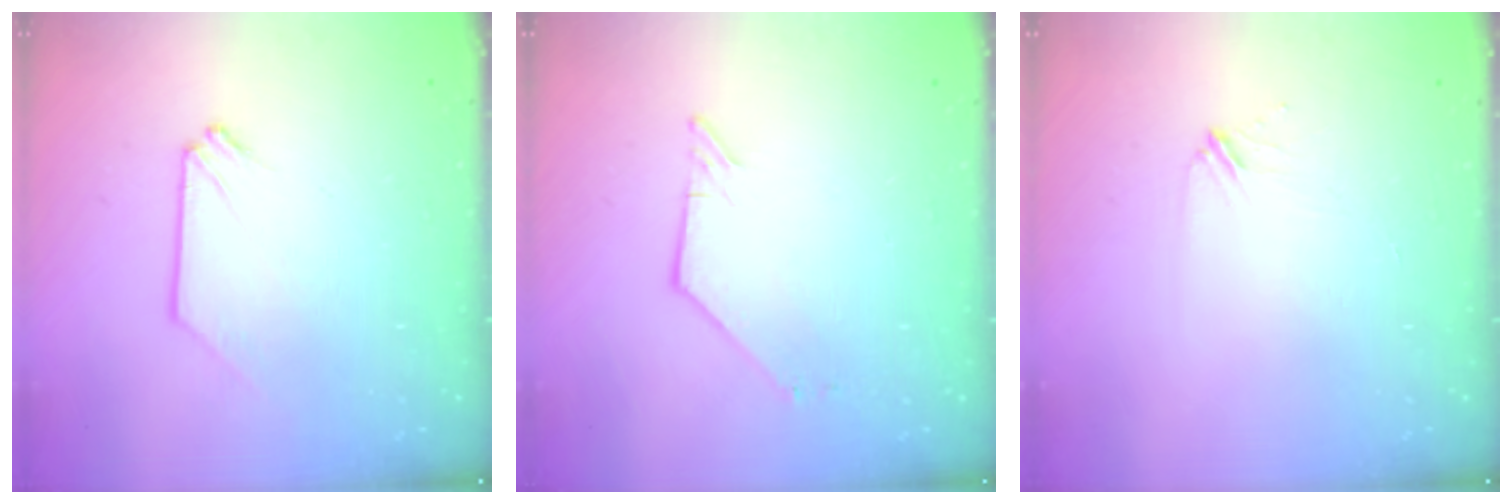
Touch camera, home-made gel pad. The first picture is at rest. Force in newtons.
{"total": 2.7, "press": 2.7, "slide": 0.4}
{"total": 2.1, "press": 2.1, "slide": 0.1}